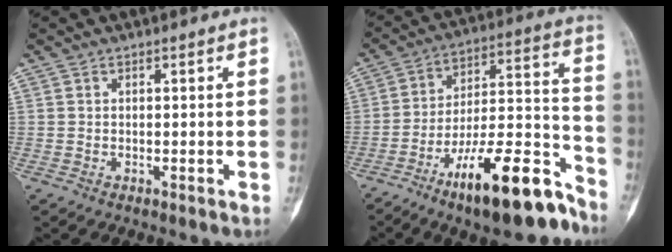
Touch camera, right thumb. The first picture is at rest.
{"total": 20.8, "force": [-13.4, 6.1, 14.7], "torque": [-0.206, 0.099, -0.218]}